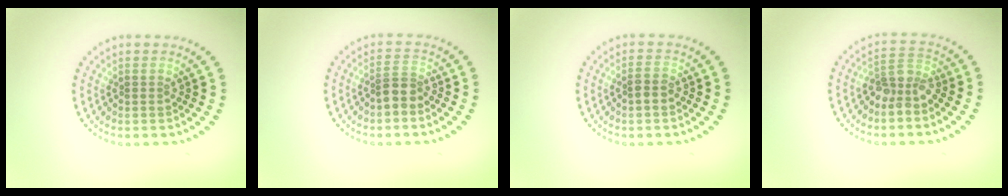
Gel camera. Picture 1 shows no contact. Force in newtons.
{"total": 2.0, "press": 1.6, "slide": 1.2}
{"total": 1.4, "press": 1.3, "slide": 0.4}
{"total": 3.0, "press": 2.3, "slide": 1.9}